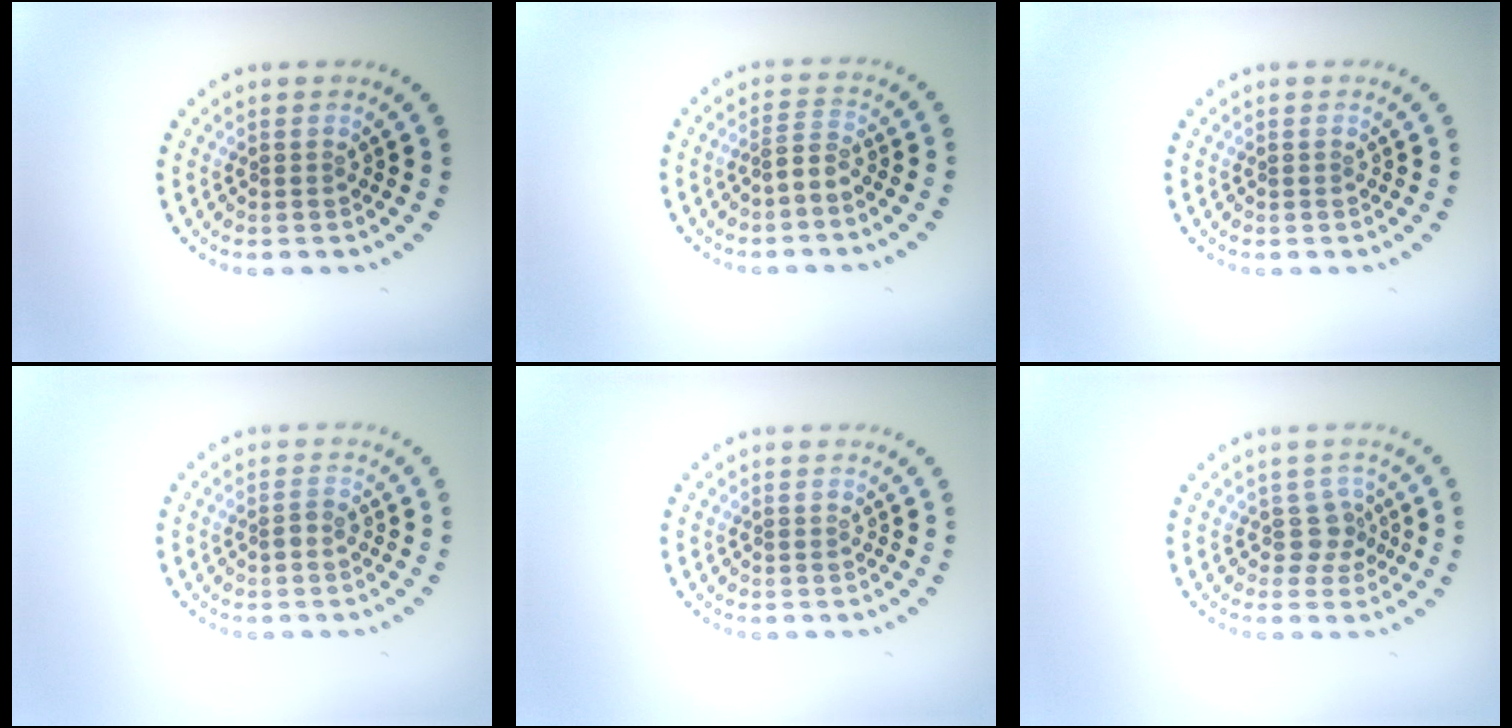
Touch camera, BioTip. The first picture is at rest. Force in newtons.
{"total": 1.6, "press": 1.0, "slide": 1.2}
{"total": 0.0}
{"total": 0.9, "press": 0.8, "slide": 0.5}
{"total": 0.0}
{"total": 1.9, "press": 1.4, "slide": 1.3}